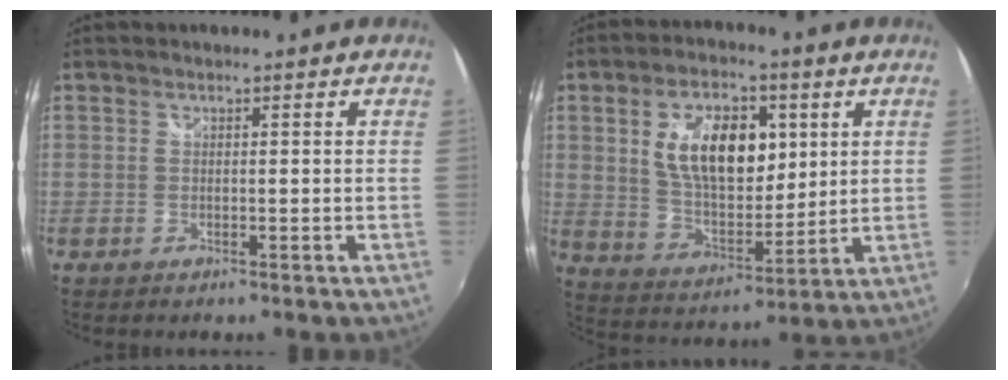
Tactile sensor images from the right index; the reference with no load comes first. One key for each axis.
{"total": 15.1, "fx": 4.3, "fy": 8.3, "fz": 12.0, "tx": -0.211, "ty": 0.009, "tz": 0.084}